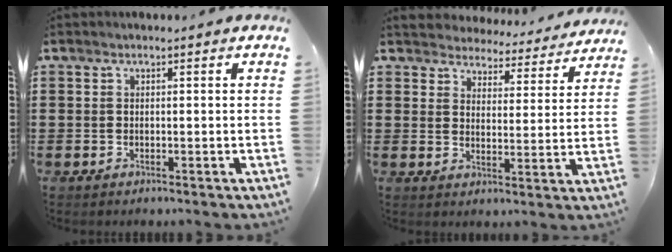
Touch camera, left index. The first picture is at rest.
{"total": 4.3, "force": [4.2, 0.4, -0.5], "torque": [-0.017, -0.036, 0.070]}